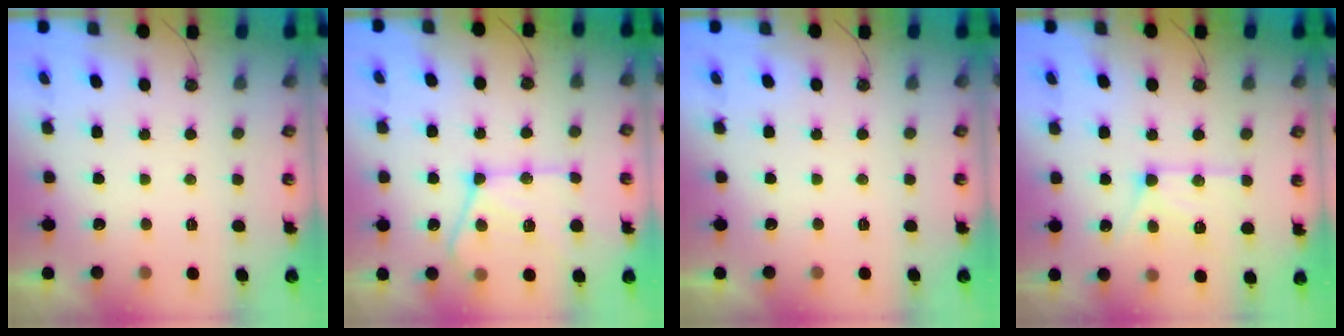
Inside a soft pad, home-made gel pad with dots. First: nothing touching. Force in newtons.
{"total": 19.7, "press": 19.6, "slide": 2.2}
{"total": 0.0}
{"total": 13.6, "press": 13.5, "slide": 1.4}